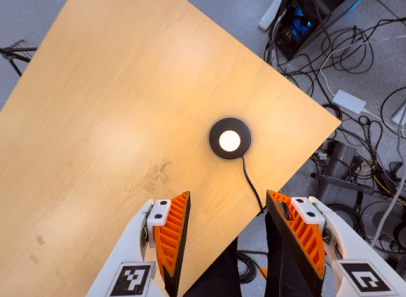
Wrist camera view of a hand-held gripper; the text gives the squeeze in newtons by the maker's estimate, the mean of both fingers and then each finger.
{"total": 0.0}